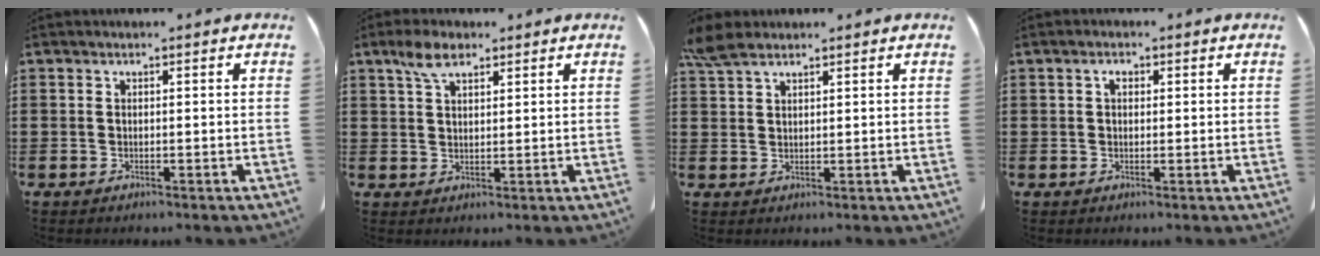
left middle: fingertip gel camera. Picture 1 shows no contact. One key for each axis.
{"total": 4.5, "fx": 2.8, "fy": 2.0, "fz": 2.9, "tx": -0.065, "ty": 0.006, "tz": 0.051}
{"total": 3.9, "fx": 3.0, "fy": 1.3, "fz": 2.1, "tx": -0.049, "ty": 0.001, "tz": 0.058}
{"total": 1.6, "fx": 0.6, "fy": 0.9, "fz": 1.2, "tx": -0.019, "ty": 0.003, "tz": 0.008}